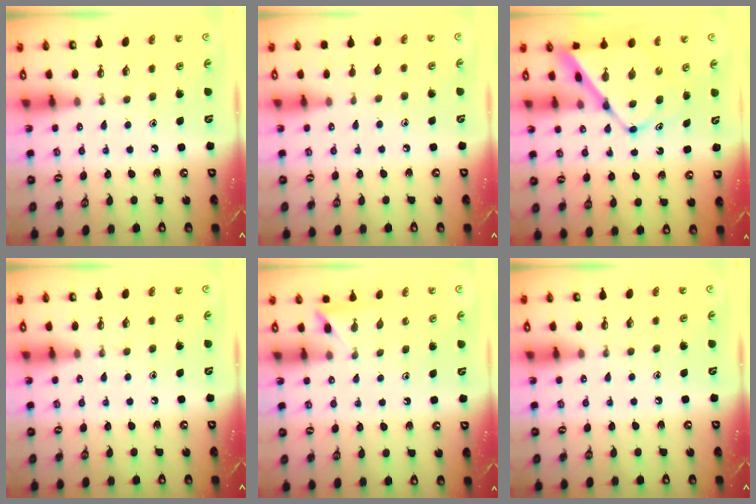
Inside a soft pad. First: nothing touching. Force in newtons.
{"total": 3.8, "press": 3.7, "slide": 0.4}
{"total": 11.6, "press": 11.5, "slide": 0.9}
{"total": 0.0}
{"total": 2.3, "press": 2.3, "slide": 0.2}
{"total": 0.0}